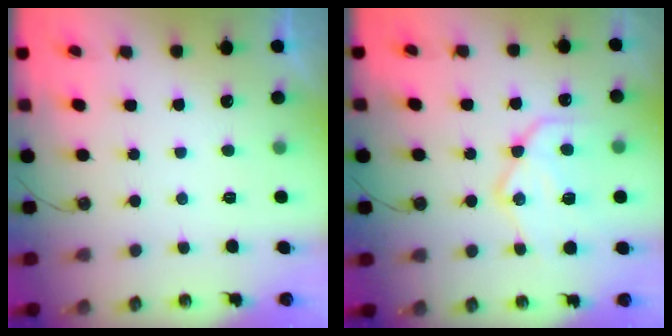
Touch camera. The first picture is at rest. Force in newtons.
{"total": 18.6, "press": 18.5, "slide": 1.7}